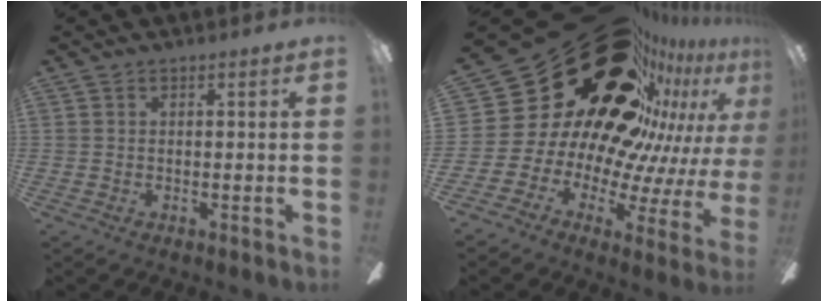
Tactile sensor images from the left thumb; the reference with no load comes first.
{"total": 34.0, "force": [21.2, 18.2, 19.4], "torque": [-0.278, -0.207, 0.430]}